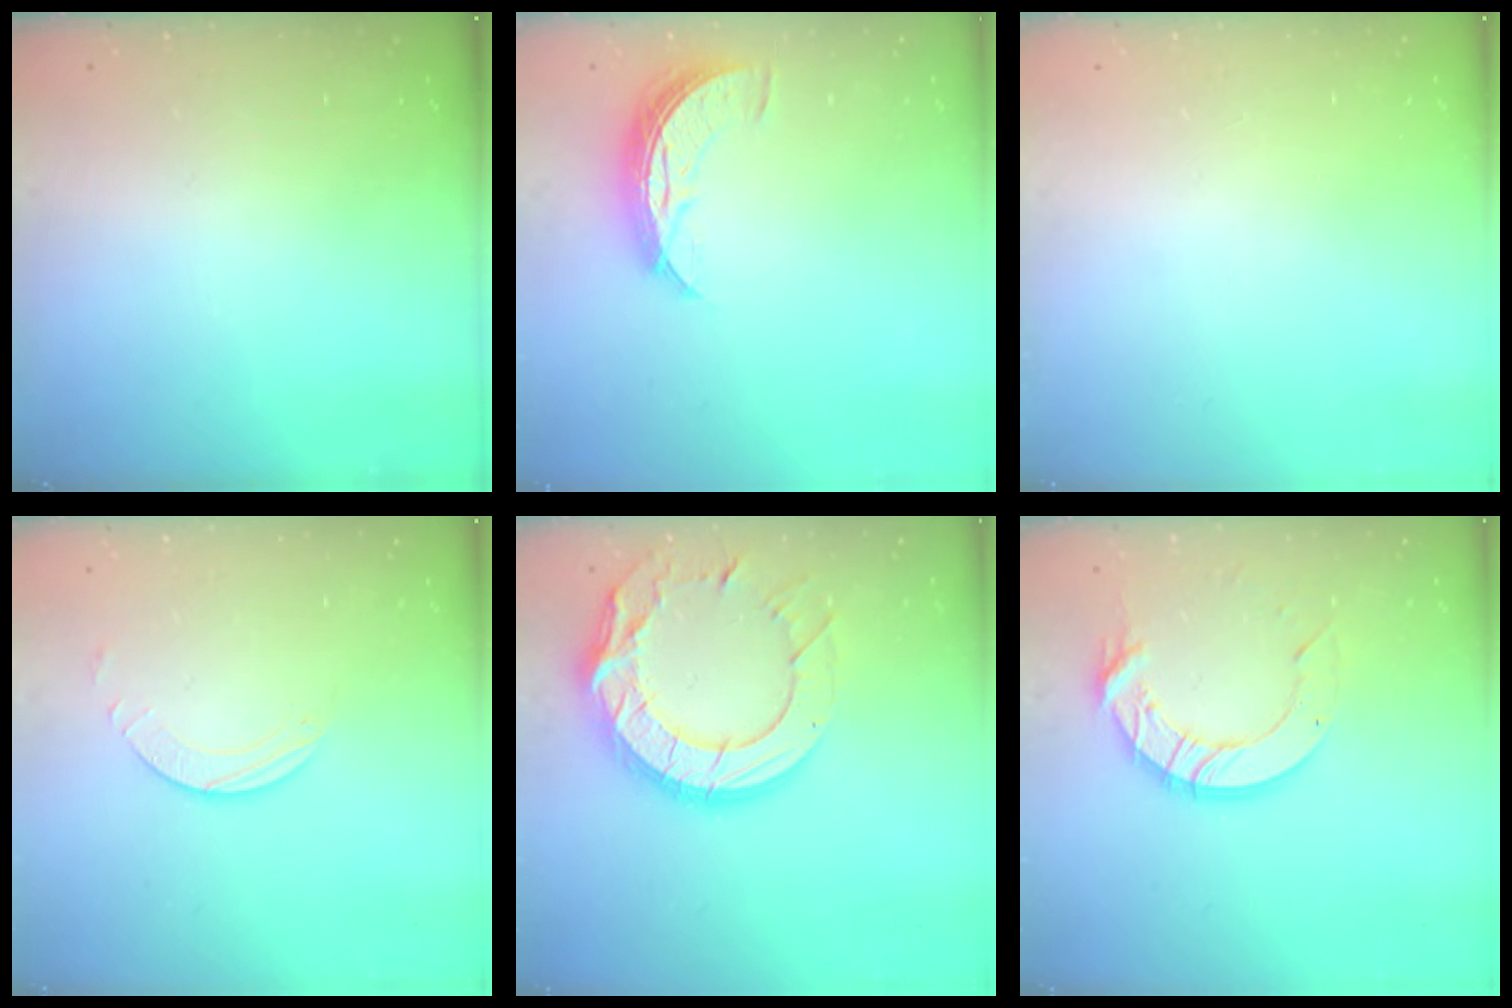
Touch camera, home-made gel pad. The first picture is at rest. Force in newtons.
{"total": 8.4, "press": 8.4, "slide": 0.4}
{"total": 0.0}
{"total": 2.5, "press": 2.5, "slide": 0.2}
{"total": 20.2, "press": 20.1, "slide": 1.7}
{"total": 11.6, "press": 11.6, "slide": 1.2}